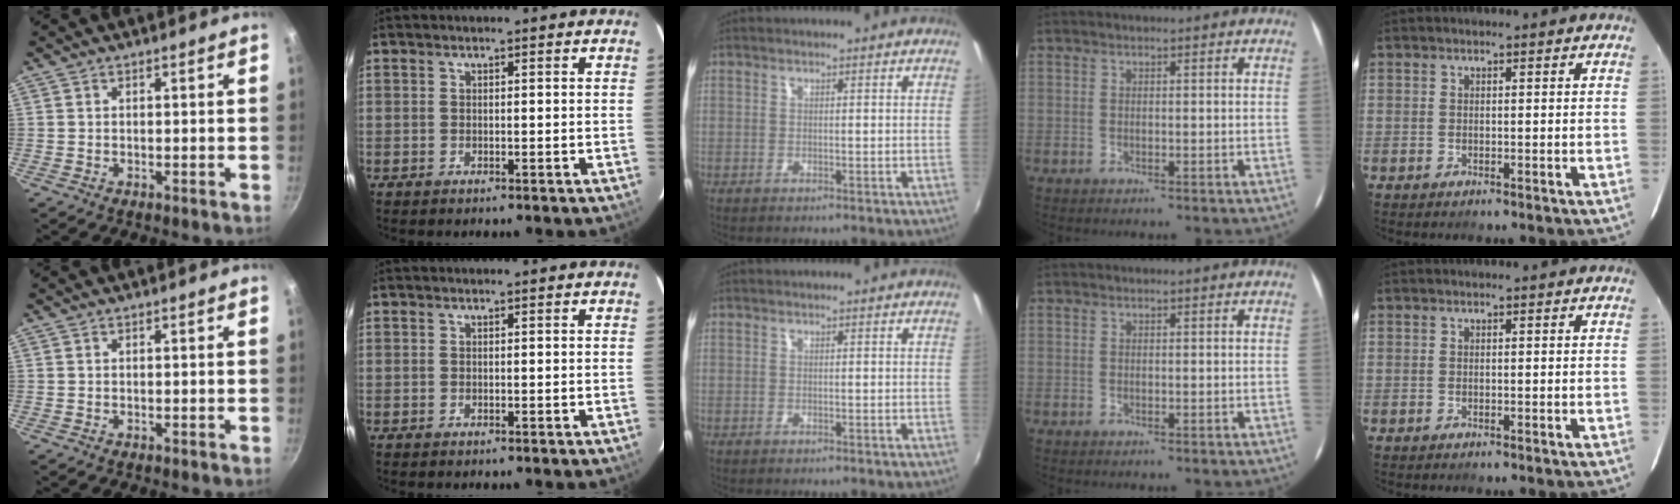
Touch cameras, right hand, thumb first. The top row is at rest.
{}